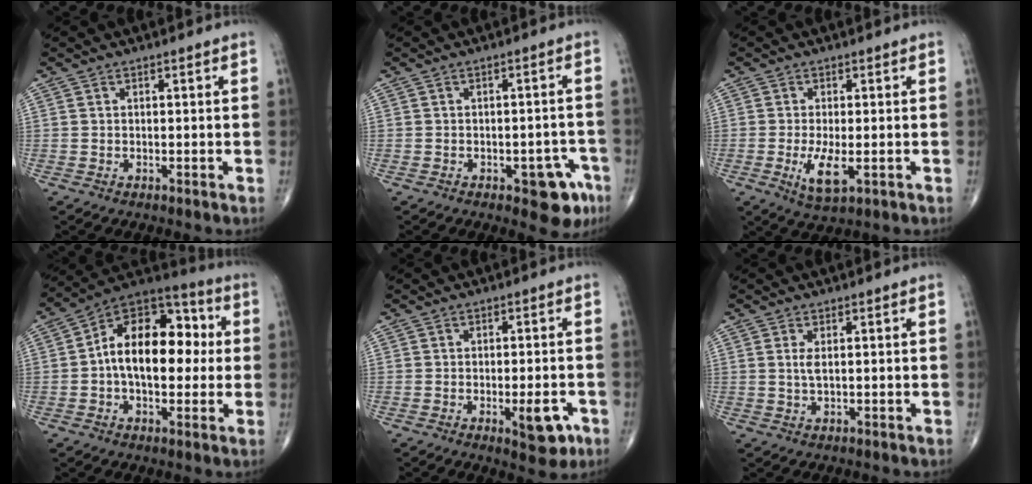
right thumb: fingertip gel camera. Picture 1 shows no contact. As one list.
[{"total": 6.9, "force": [-3.5, 3.2, 5.0], "torque": [-0.032, 0.021, -0.038]}, {"total": 5.6, "force": [-1.4, 2.0, 5.1], "torque": [-0.099, -0.014, -0.019]}, {"total": 18.4, "force": [1.1, 10.8, 14.8], "torque": [-0.201, 0.039, 0.008]}, {"total": 6.1, "force": [-2.4, 2.4, 5.1], "torque": [-0.050, 0.003, -0.026]}, {"total": 1.9, "force": [0.5, 0.5, 1.7], "torque": [-0.043, -0.004, 0.015]}]